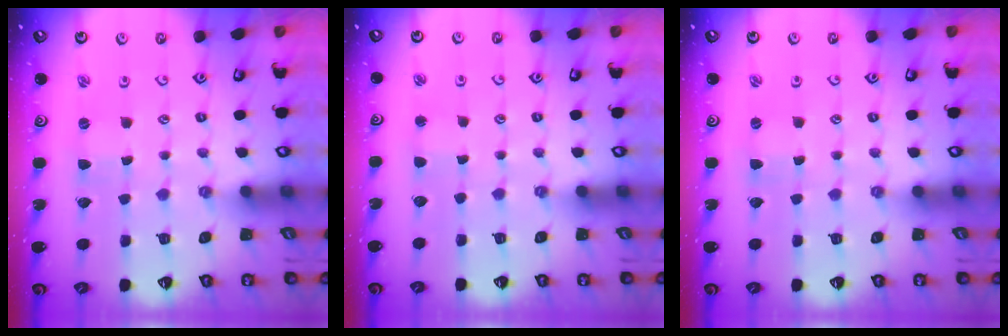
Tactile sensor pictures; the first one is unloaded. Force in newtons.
{"total": 2.1, "press": 2.1, "slide": 0.4}
{"total": 1.5, "press": 1.4, "slide": 0.2}